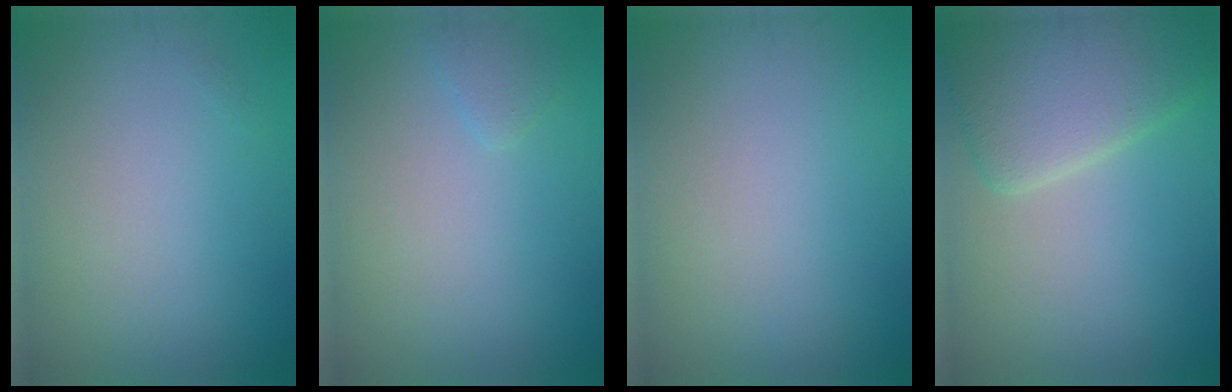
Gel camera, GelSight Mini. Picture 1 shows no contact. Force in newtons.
{"total": 0.9, "press": 0.9, "slide": 0.1}
{"total": 0.0}
{"total": 5.9, "press": 5.9, "slide": 0.5}